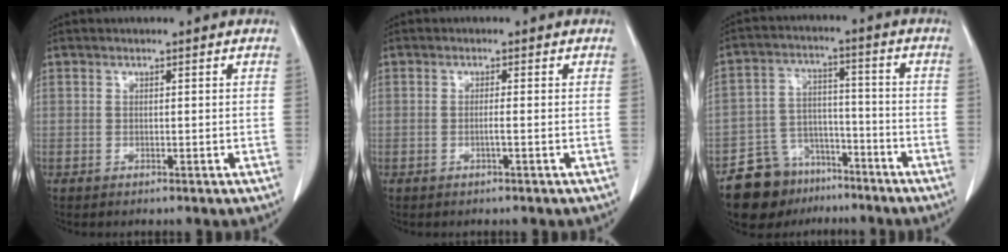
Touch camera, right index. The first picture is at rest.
{"total": 1.1, "force": [-0.4, -0.3, 1.0], "torque": [-0.016, -0.001, -0.008]}
{"total": 10.2, "force": [-7.5, 6.5, 2.2], "torque": [-0.042, 0.032, -0.121]}